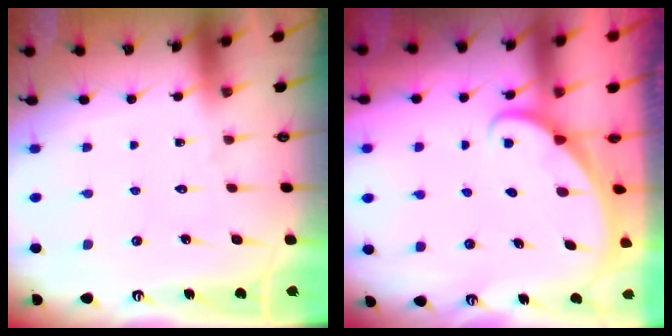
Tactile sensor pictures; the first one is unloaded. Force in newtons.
{"total": 1.5, "press": 1.5, "slide": 0.0}